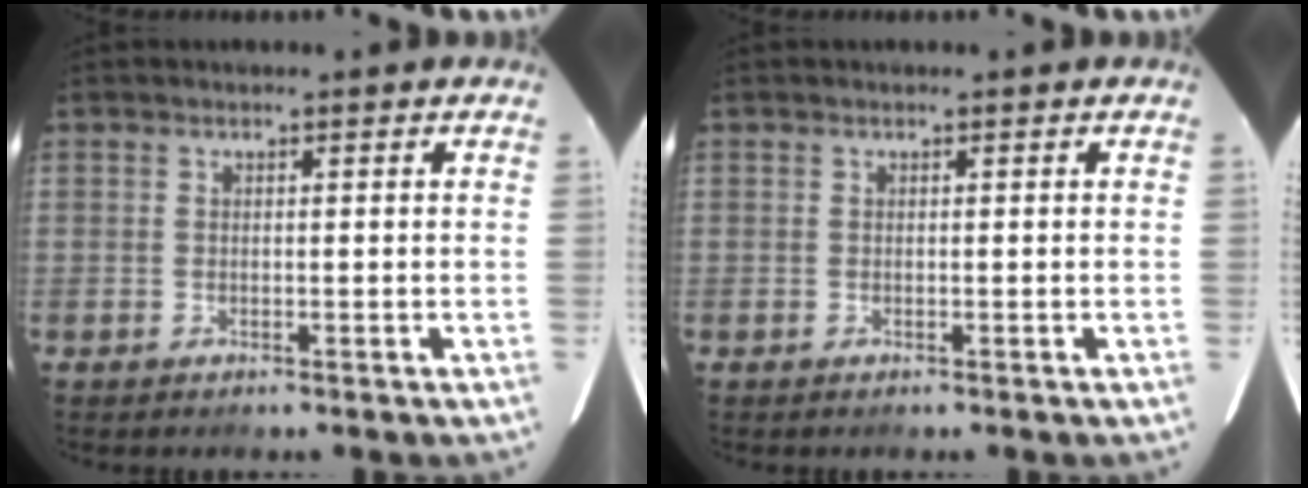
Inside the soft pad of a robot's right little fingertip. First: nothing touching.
{"total": 0.0}